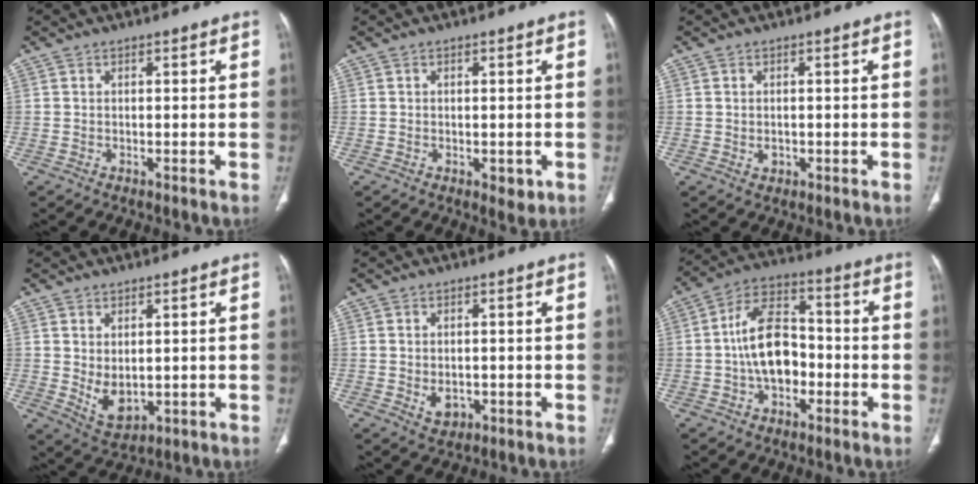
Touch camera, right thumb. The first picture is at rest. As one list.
[{"total": 2.7, "force": [-0.7, 1.6, 2.0], "torque": [-0.015, -0.002, -0.003]}, {"total": 1.5, "force": [-0.2, 1.2, 0.9], "torque": [-0.012, 0.001, 0.001]}, {"total": 5.8, "force": [0.3, 3.5, 4.6], "torque": [-0.072, -0.013, 0.027]}, {"total": 3.4, "force": [-0.6, 2.5, 2.3], "torque": [-0.028, -0.001, 0.001]}, {"total": 12.6, "force": [-2.0, 8.0, 9.5], "torque": [-0.148, 0.040, -0.044]}]